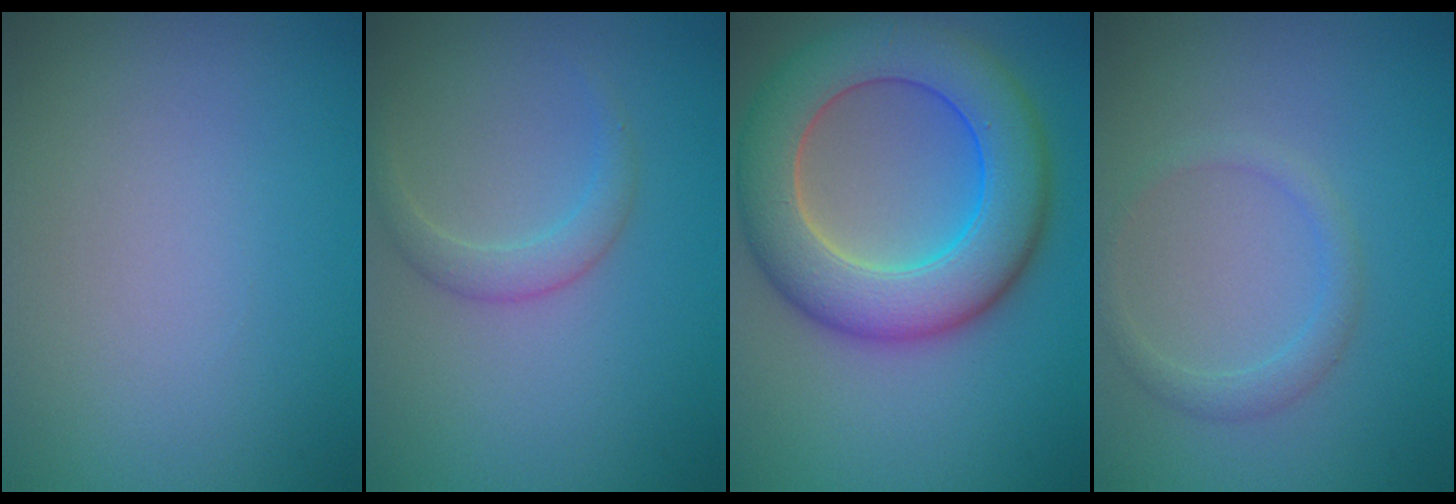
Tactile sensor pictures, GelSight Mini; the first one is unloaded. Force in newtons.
{"total": 1.9, "press": 1.9, "slide": 0.1}
{"total": 10.0, "press": 9.9, "slide": 0.5}
{"total": 1.7, "press": 1.7, "slide": 0.1}